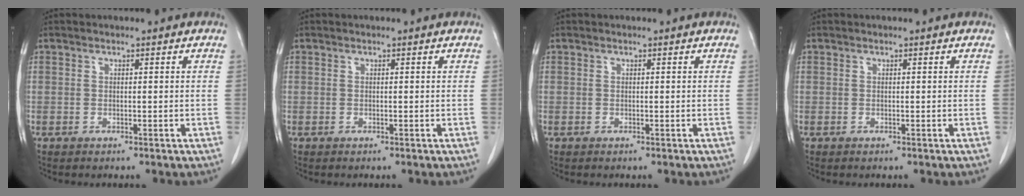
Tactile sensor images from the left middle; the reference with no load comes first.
{"total": 0.0}
{"total": 0.0}
{"total": 0.0}